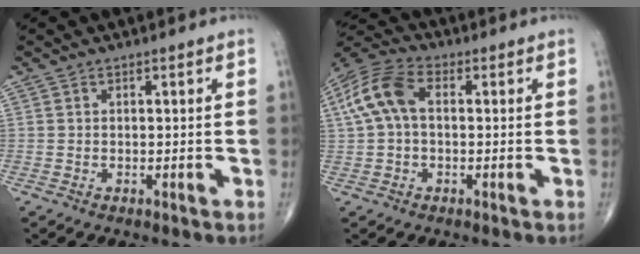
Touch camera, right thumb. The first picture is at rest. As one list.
[{"total": 10.3, "force": [1.2, 6.2, 8.1], "torque": [-0.177, 0.031, 0.016]}]